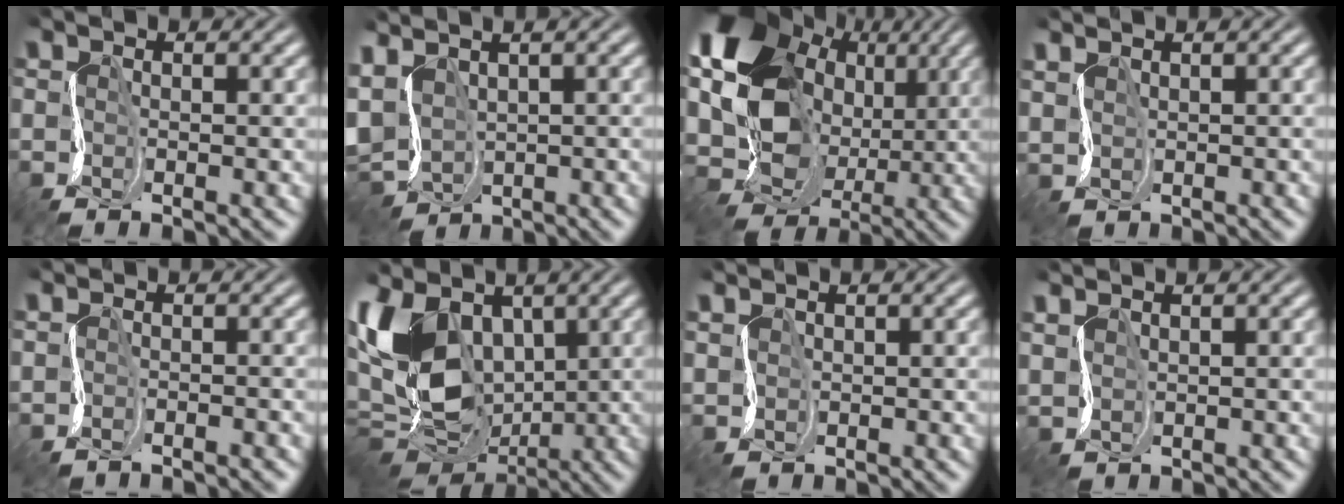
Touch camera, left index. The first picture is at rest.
{"total": 4.8, "force": [0.2, 3.7, 3.1], "torque": [-0.079, -0.004, 0.019]}
{"total": 15.0, "force": [1.7, 13.1, 7.0], "torque": [-0.136, -0.005, 0.025]}
{"total": 2.3, "force": [1.9, 1.2, 0.6], "torque": [-0.019, 0.018, 0.033]}
{"total": 0.9, "force": [-0.8, 0.0, -0.4], "torque": [0.009, -0.004, -0.013]}
{"total": 12.7, "force": [1.5, 8.8, 9.0], "torque": [-0.204, -0.018, 0.027]}
{"total": 1.4, "force": [1.1, 0.9, 0.0], "torque": [0.001, 0.008, 0.023]}
{"total": 2.7, "force": [2.1, 1.4, 0.8], "torque": [-0.025, 0.019, 0.039]}